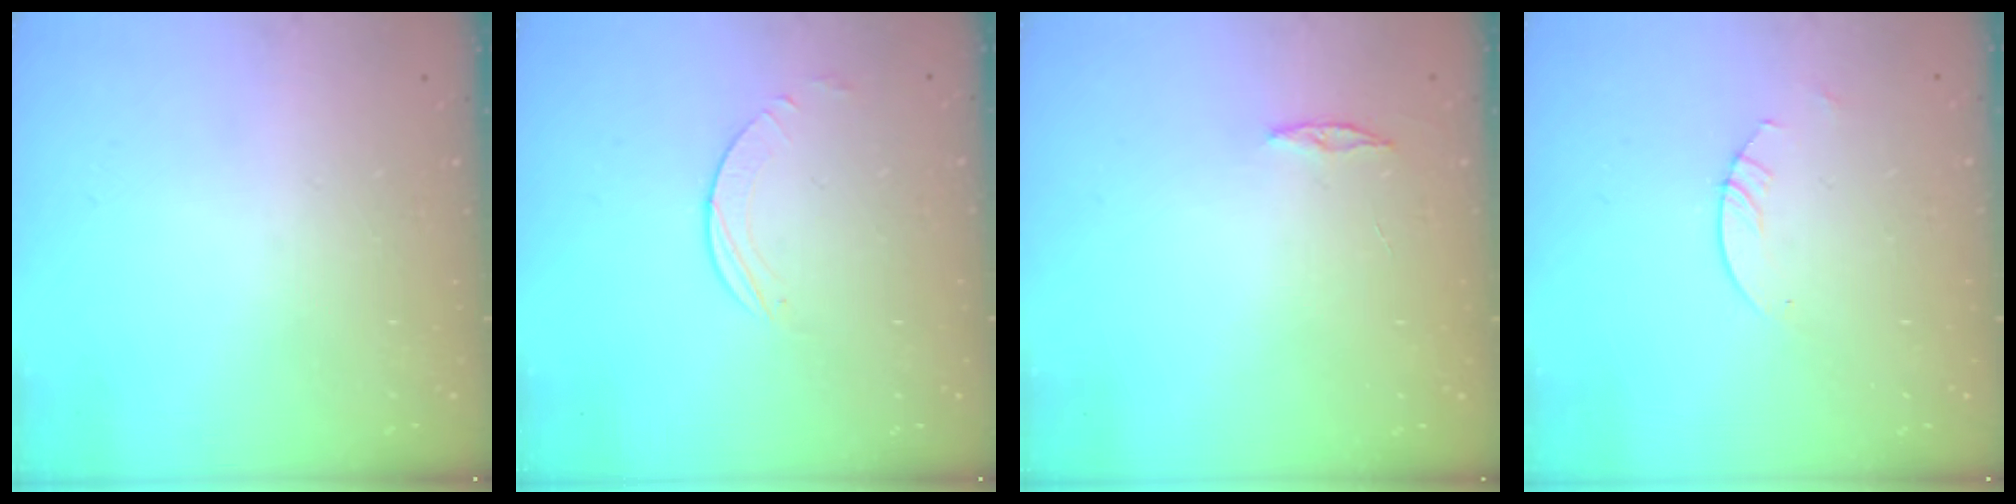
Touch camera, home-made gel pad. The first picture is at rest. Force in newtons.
{"total": 3.9, "press": 3.9, "slide": 0.3}
{"total": 3.0, "press": 2.9, "slide": 0.3}
{"total": 3.0, "press": 2.9, "slide": 0.3}